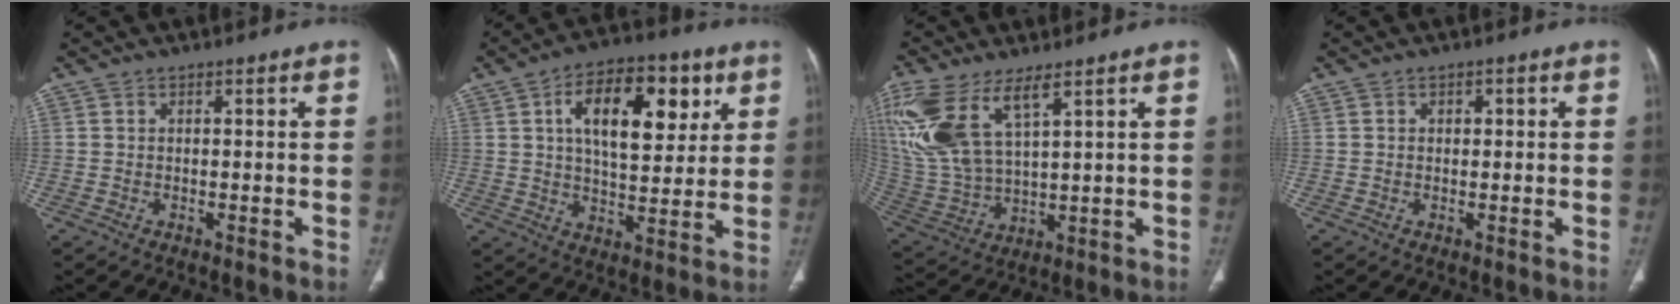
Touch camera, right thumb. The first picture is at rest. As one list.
[{"total": 17.2, "force": [6.0, 8.9, 13.5], "torque": [-0.169, -0.008, 0.094]}, {"total": 17.8, "force": [9.2, 7.5, 13.2], "torque": [-0.309, -0.027, 0.200]}, {"total": 1.3, "force": [0.3, 1.0, 0.9], "torque": [-0.006, 0.001, 0.002]}]